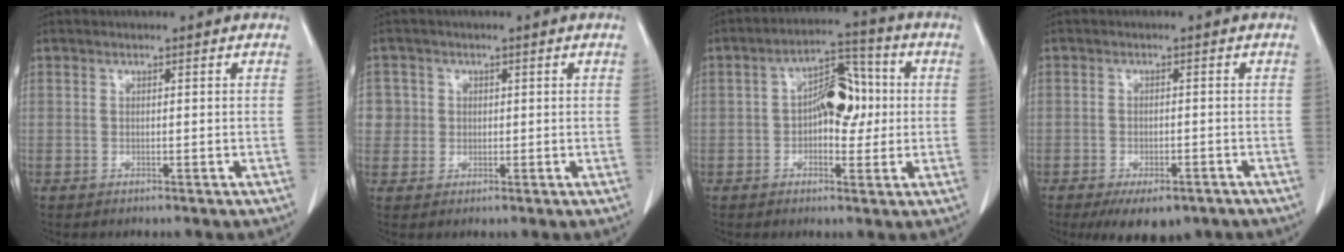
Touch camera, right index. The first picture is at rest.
{"total": 3.6, "force": [0.6, 3.5, -0.1], "torque": [0.020, 0.007, 0.010]}
{"total": 8.6, "force": [0.2, 4.5, 7.3], "torque": [-0.114, 0.029, 0.002]}
{"total": 7.2, "force": [-5.0, 3.6, 3.7], "torque": [-0.045, -0.001, -0.070]}